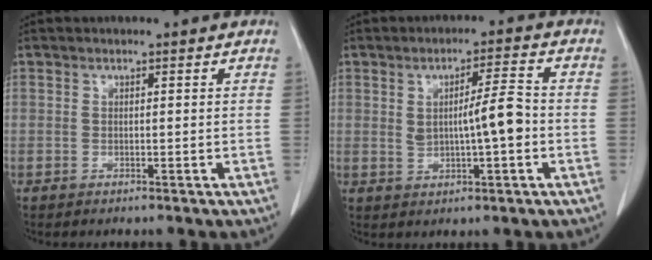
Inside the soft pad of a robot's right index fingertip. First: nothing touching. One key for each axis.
{"total": 6.0, "fx": -0.1, "fy": 0.9, "fz": 6.0, "tx": -0.096, "ty": 0.008, "tz": 0.000}